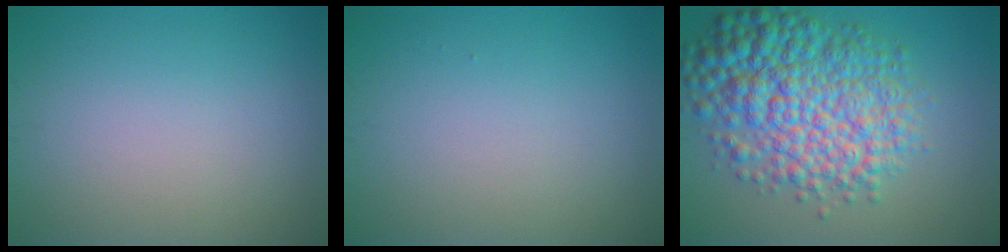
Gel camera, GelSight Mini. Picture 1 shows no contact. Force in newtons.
{"total": 0.0}
{"total": 9.8, "press": 9.8, "slide": 0.2}